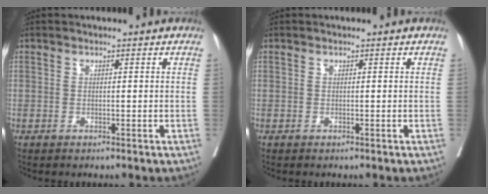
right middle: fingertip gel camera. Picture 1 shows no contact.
{"total": 0.0}